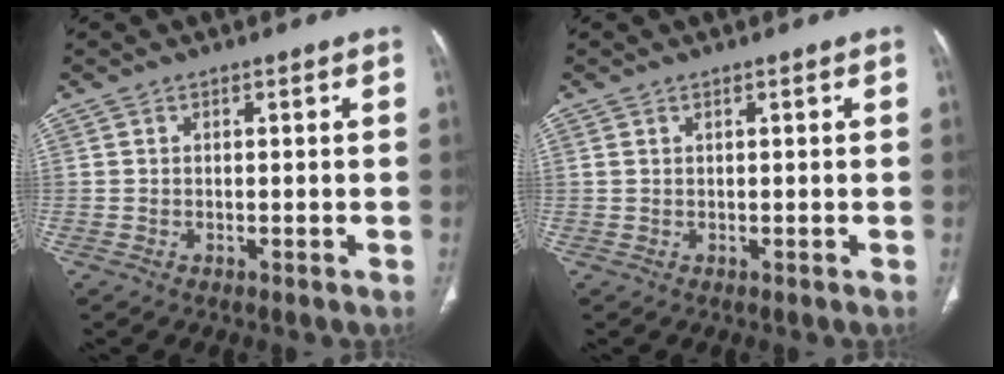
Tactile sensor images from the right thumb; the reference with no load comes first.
{"total": 0.6, "force": [0.4, 0.3, 0.4], "torque": [-0.009, 0.008, 0.011]}